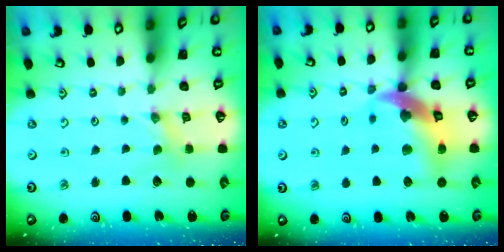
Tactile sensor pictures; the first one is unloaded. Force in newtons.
{"total": 16.1, "press": 16.0, "slide": 2.0}